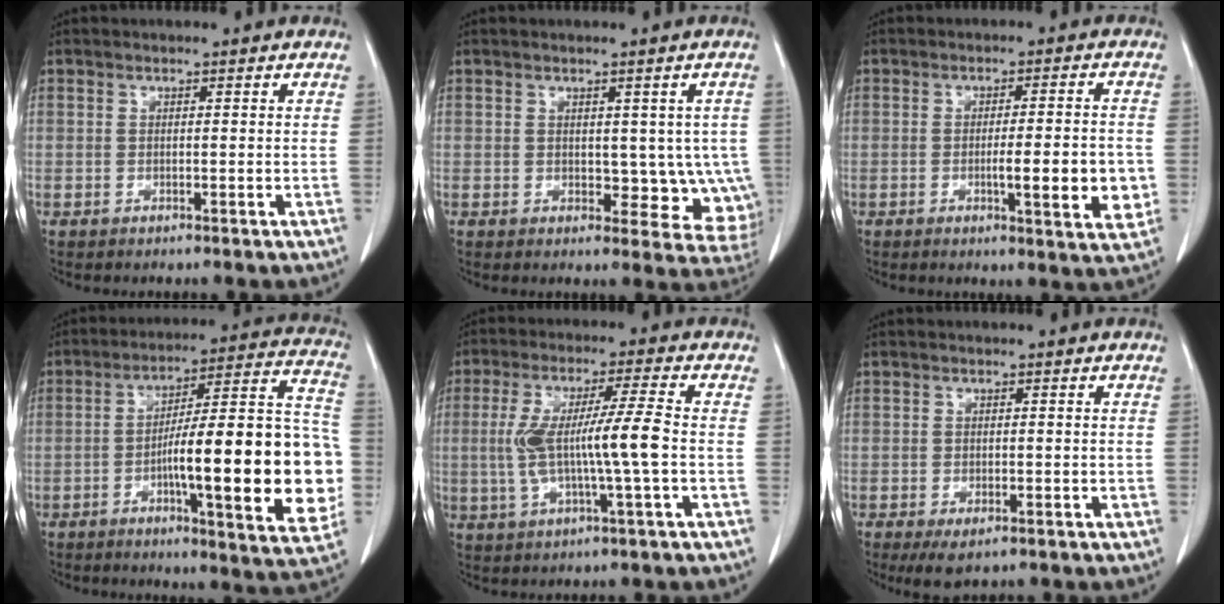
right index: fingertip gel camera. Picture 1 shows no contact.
{"total": 7.5, "force": [0.3, 4.8, 5.7], "torque": [-0.040, 0.004, 0.013]}
{"total": 8.5, "force": [-1.7, 1.0, 8.3], "torque": [-0.108, -0.008, -0.021]}
{"total": 23.4, "force": [-4.3, 3.6, 22.7], "torque": [-0.260, 0.027, -0.055]}
{"total": 9.9, "force": [-0.8, -0.1, 9.8], "torque": [-0.198, 0.011, -0.015]}
{"total": 3.5, "force": [-2.1, 1.3, 2.4], "torque": [-0.039, -0.009, -0.027]}